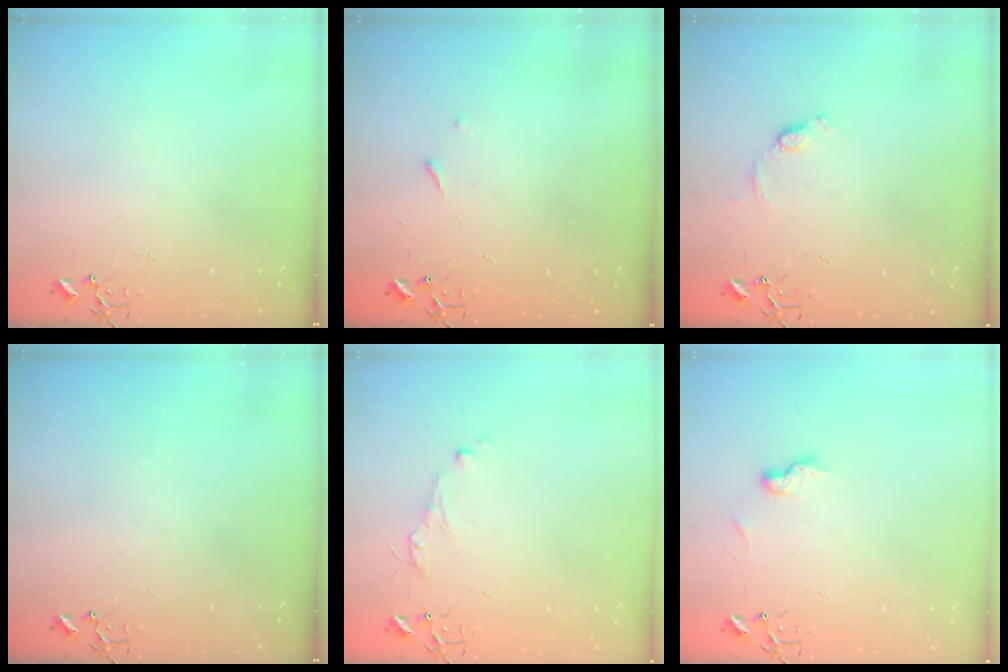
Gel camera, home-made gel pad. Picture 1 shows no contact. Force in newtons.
{"total": 2.9, "press": 2.8, "slide": 0.5}
{"total": 7.3, "press": 7.3, "slide": 0.7}
{"total": 0.0}
{"total": 5.0, "press": 5.0, "slide": 0.6}
{"total": 6.7, "press": 6.7, "slide": 0.4}